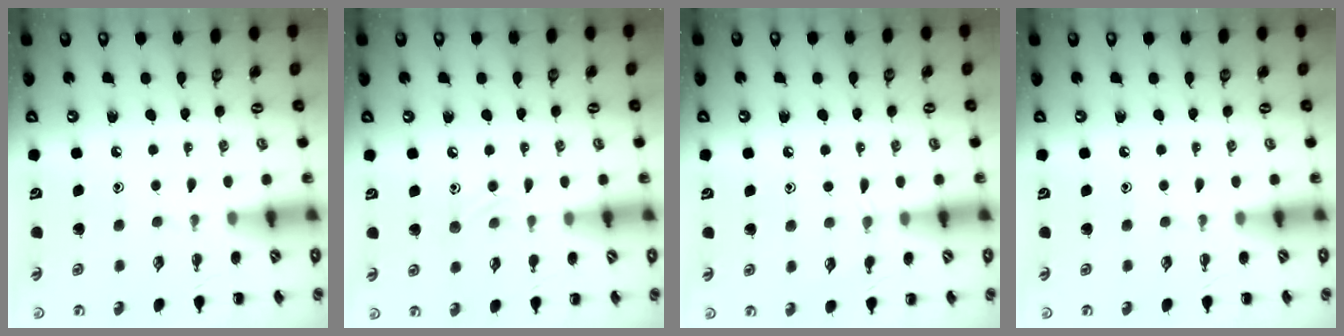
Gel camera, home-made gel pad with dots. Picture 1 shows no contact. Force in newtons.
{"total": 6.7, "press": 6.6, "slide": 1.4}
{"total": 5.8, "press": 5.4, "slide": 2.1}
{"total": 0.0}